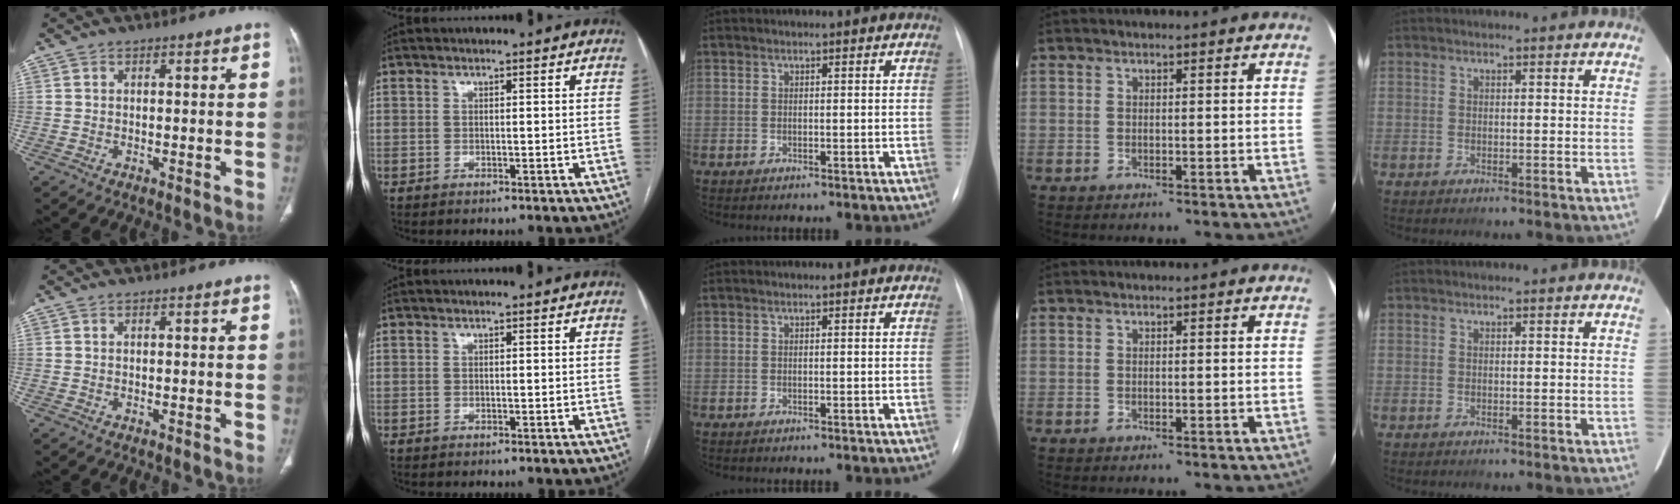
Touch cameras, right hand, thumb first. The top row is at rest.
{}